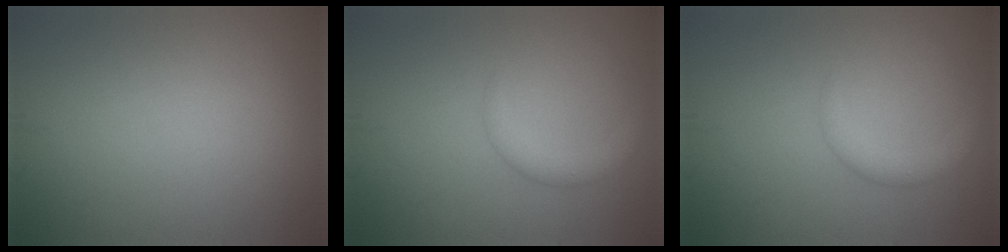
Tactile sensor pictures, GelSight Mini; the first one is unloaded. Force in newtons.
{"total": 2.3, "press": 2.3, "slide": 0.2}
{"total": 2.3, "press": 2.3, "slide": 0.2}